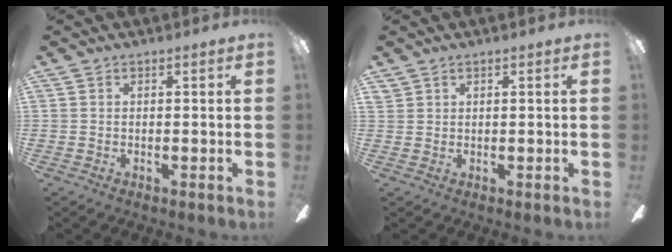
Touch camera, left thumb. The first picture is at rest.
{"total": 0.8, "force": [0.7, 0.3, 0.3], "torque": [-0.008, -0.001, 0.014]}